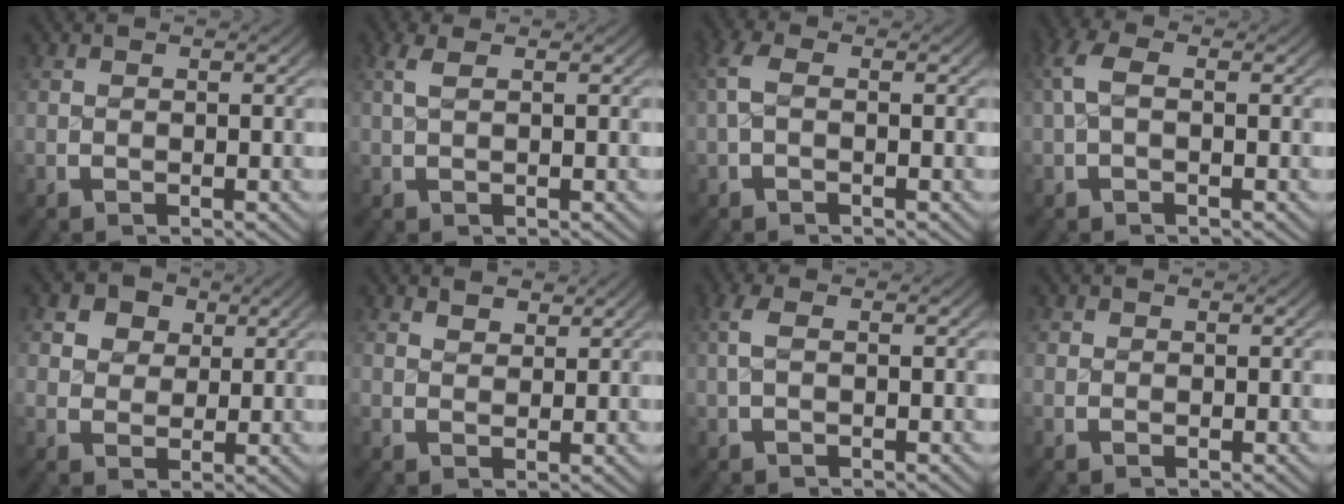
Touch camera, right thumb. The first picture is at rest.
{"total": 1.3, "force": [0.7, 0.4, 1.0], "torque": [-0.021, 0.004, 0.014]}
{"total": 2.0, "force": [0.0, 1.2, 1.6], "torque": [-0.042, 0.005, -0.002]}
{"total": 2.6, "force": [0.3, 1.5, 2.1], "torque": [-0.053, 0.005, 0.004]}
{"total": 4.1, "force": [1.5, 3.4, 1.7], "torque": [-0.030, -0.012, 0.027]}
{"total": 1.9, "force": [1.7, 0.7, 0.5], "torque": [0.003, -0.001, 0.030]}
{"total": 1.5, "force": [0.2, 0.6, 1.4], "torque": [-0.034, 0.006, 0.002]}
{"total": 0.6, "force": [0.1, 0.5, -0.2], "torque": [0.005, -0.003, 0.004]}